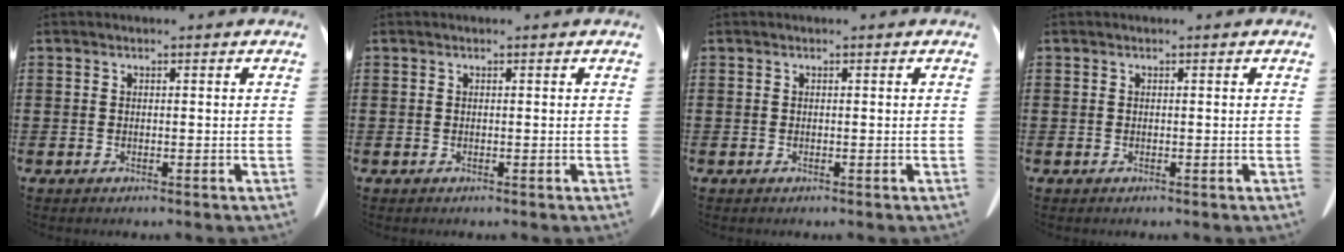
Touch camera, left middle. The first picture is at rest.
{"total": 0.0}
{"total": 0.0}
{"total": 0.0}